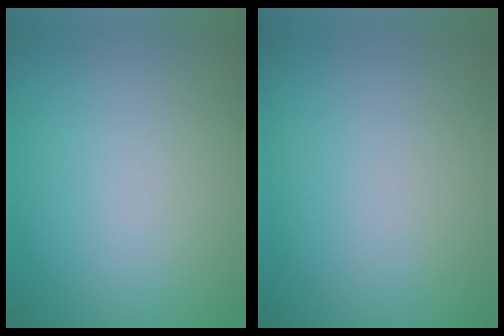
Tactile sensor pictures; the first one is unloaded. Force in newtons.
{"total": 0.0}